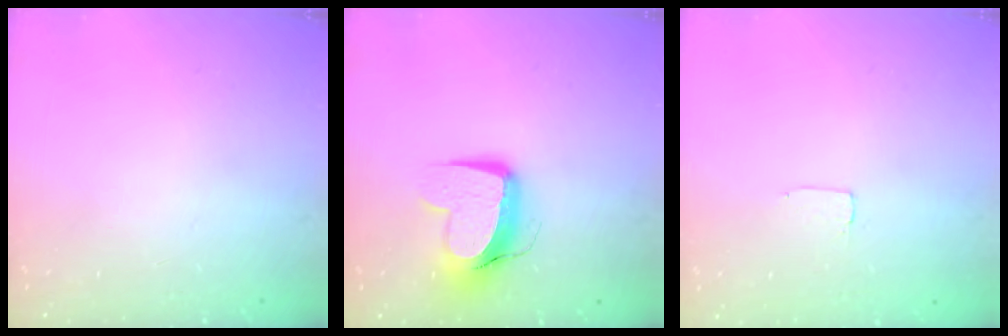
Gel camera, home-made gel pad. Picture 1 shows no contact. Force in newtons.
{"total": 13.0, "press": 12.9, "slide": 1.7}
{"total": 1.7, "press": 1.7, "slide": 0.1}